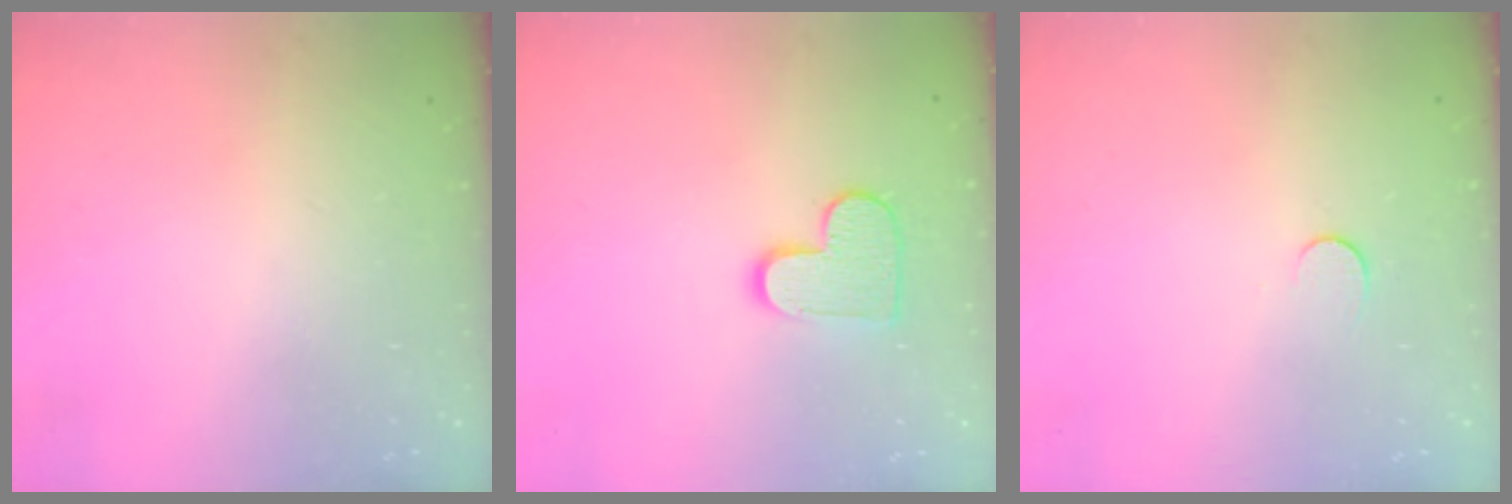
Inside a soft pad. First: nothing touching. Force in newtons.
{"total": 9.8, "press": 9.8, "slide": 0.6}
{"total": 5.2, "press": 5.2, "slide": 0.5}